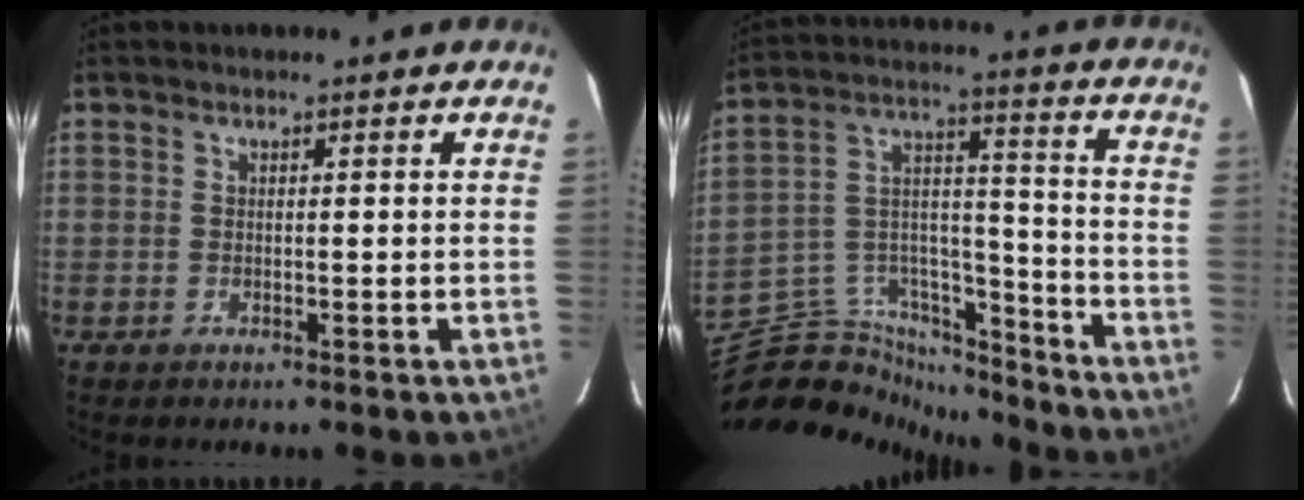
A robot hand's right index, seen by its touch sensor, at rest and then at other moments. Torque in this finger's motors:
{"motor_torque": [-0.10, -1.02, -0.28, -0.08]}